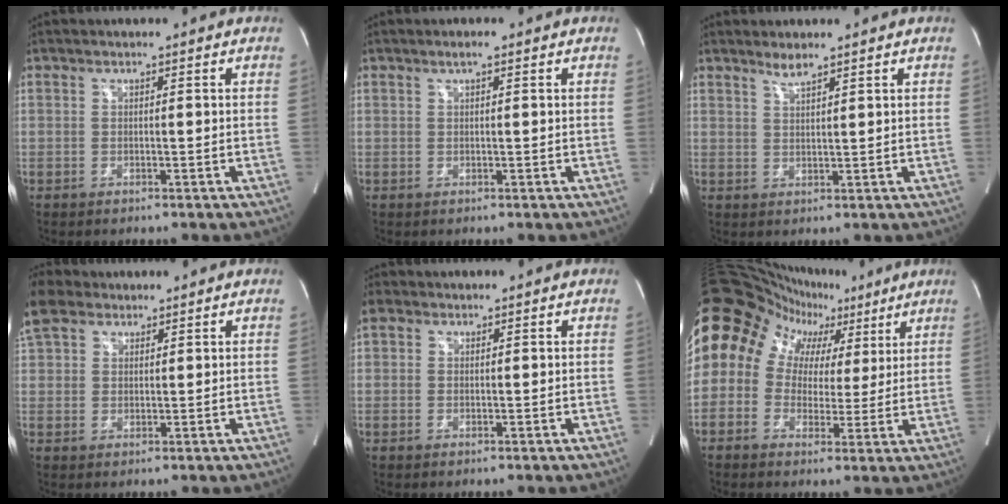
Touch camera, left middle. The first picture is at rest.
{"total": 1.3, "force": [0.8, 0.1, 1.0], "torque": [-0.022, 0.004, 0.014]}
{"total": 2.2, "force": [2.0, 0.0, 1.0], "torque": [-0.025, -0.002, 0.039]}
{"total": 6.3, "force": [5.2, 2.8, 2.3], "torque": [-0.073, 0.023, 0.110]}
{"total": 1.1, "force": [0.9, 0.6, 0.1], "torque": [-0.013, 0.009, 0.020]}
{"total": 15.7, "force": [6.6, 12.4, 6.8], "torque": [-0.129, 0.072, 0.103]}